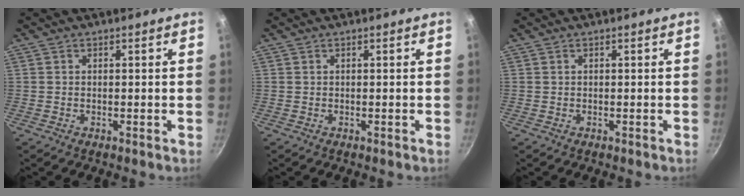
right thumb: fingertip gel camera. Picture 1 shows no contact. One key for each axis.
{"total": 0.0}
{"total": 0.0}